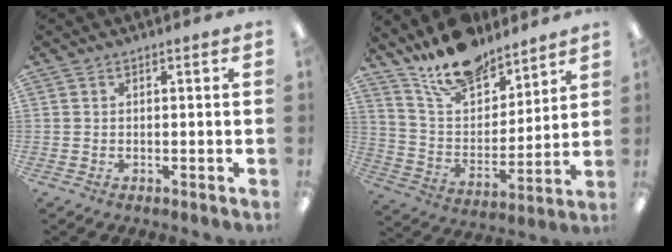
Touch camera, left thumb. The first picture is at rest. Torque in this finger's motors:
{"motor_torque": [0.29, 0.06, 0.07, -1.23, 0.23]}